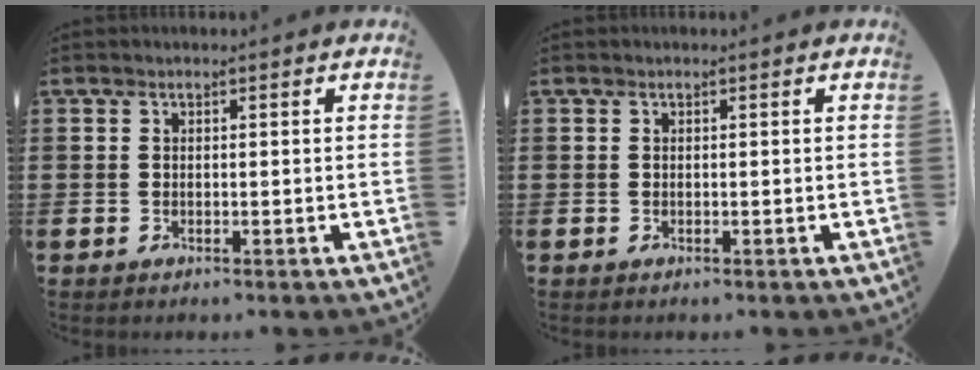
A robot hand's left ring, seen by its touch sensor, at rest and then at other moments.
{"total": 0.0}